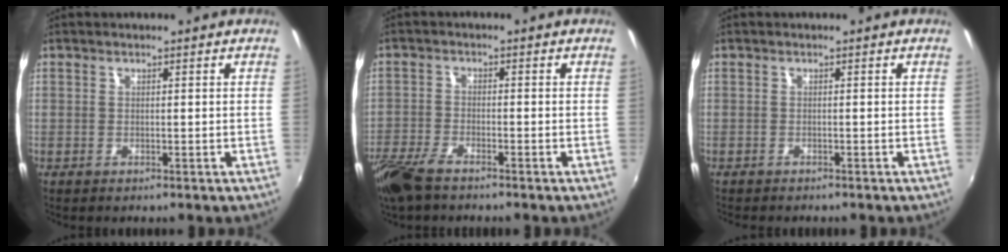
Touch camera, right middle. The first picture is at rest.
{"total": 7.5, "force": [-5.7, 2.2, 4.3], "torque": [-0.116, -0.023, -0.117]}
{"total": 1.6, "force": [-1.5, 0.3, 0.5], "torque": [-0.014, -0.009, -0.021]}